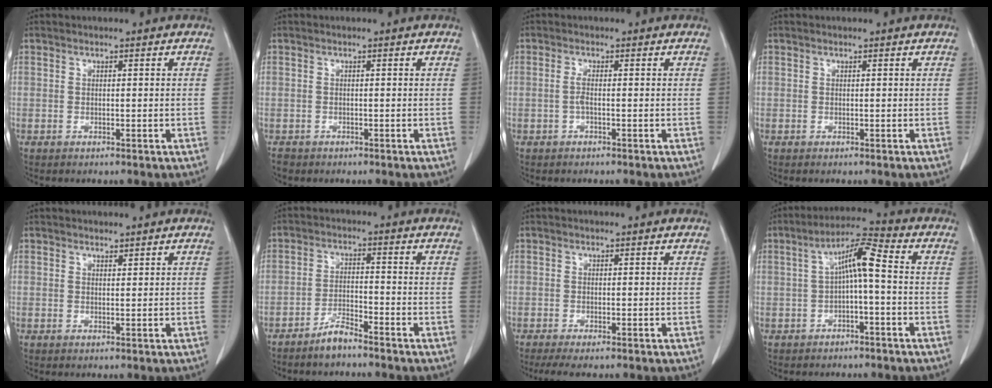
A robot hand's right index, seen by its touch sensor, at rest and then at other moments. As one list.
[{"total": 1.4, "force": [-1.1, 0.9, 0.0], "torque": [-0.005, 0.003, -0.013]}, {"total": 1.2, "force": [-0.3, 0.0, 1.2], "torque": [-0.024, 0.001, -0.006]}, {"total": 0.0}, {"total": 0.6, "force": [0.6, 0.1, 0.1], "torque": [-0.008, -0.001, 0.013]}, {"total": 3.7, "force": [-3.3, 0.3, 1.6], "torque": [-0.028, -0.003, -0.063]}, {"total": 3.4, "force": [-2.6, 0.3, 2.1], "torque": [-0.031, -0.006, -0.041]}, {"total": 6.7, "force": [-0.1, 0.8, 6.7], "torque": [-0.119, 0.030, -0.003]}]